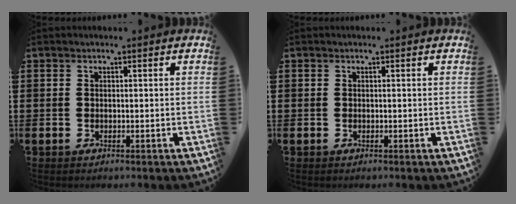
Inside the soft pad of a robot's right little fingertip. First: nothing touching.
{"total": 0.0}